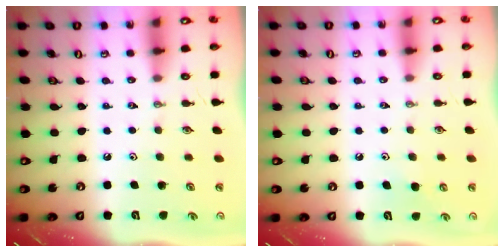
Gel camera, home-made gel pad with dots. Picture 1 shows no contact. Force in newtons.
{"total": 5.6, "press": 5.5, "slide": 1.3}